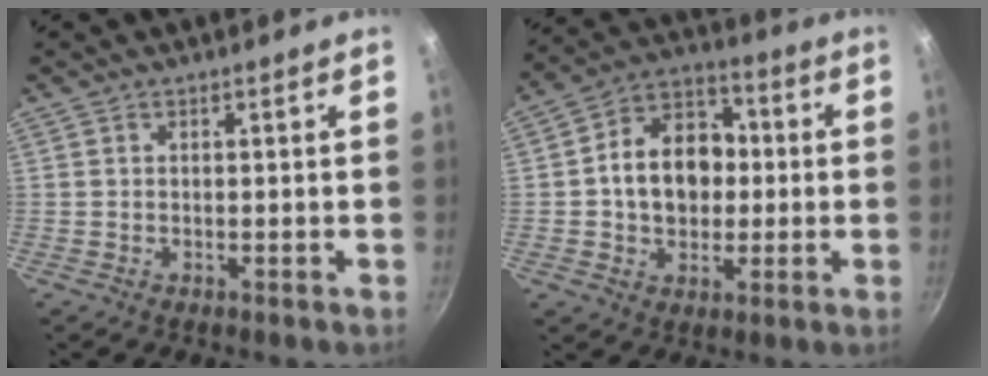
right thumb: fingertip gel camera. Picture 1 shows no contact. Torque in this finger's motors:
{"motor_torque": [-0.81, 1.31, 0.71, 0.28, 0.10]}